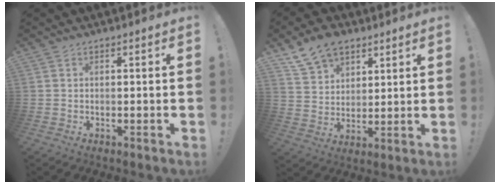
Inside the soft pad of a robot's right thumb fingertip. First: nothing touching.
{"total": 10.9, "force": [7.8, 6.8, 3.5], "torque": [-0.061, -0.045, 0.153]}